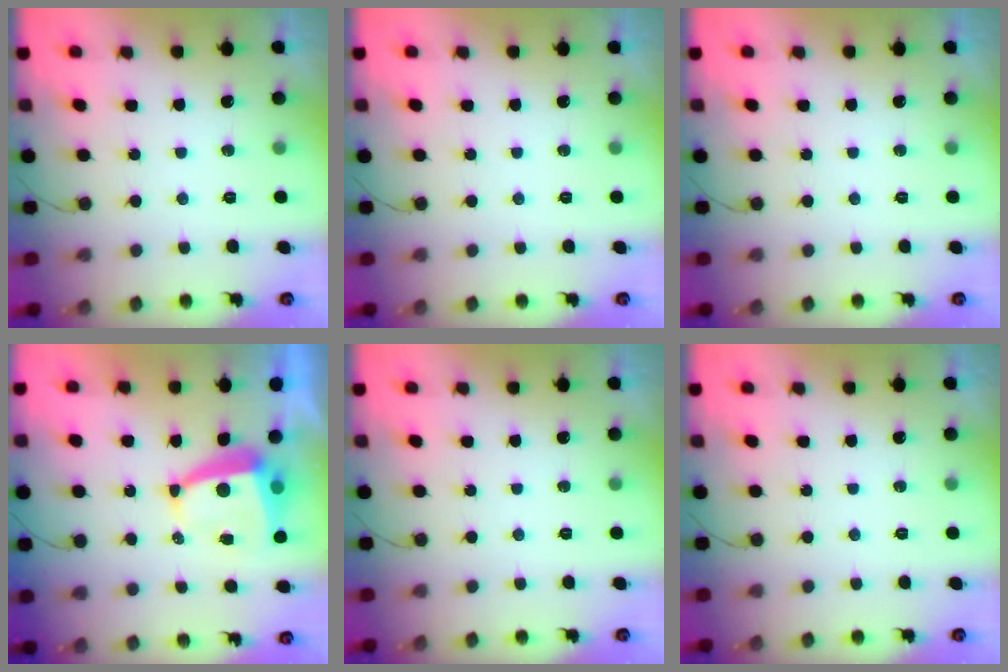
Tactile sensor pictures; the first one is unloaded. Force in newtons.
{"total": 0.0}
{"total": 0.0}
{"total": 6.1, "press": 6.0, "slide": 1.2}
{"total": 0.0}
{"total": 0.0}